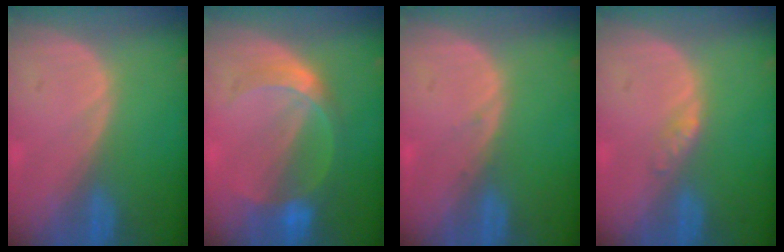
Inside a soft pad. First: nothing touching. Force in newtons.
{"total": 6.3, "press": 5.6, "slide": 3.0}
{"total": 0.6, "press": 0.3, "slide": 0.5}
{"total": 1.4, "press": 1.4, "slide": 0.1}